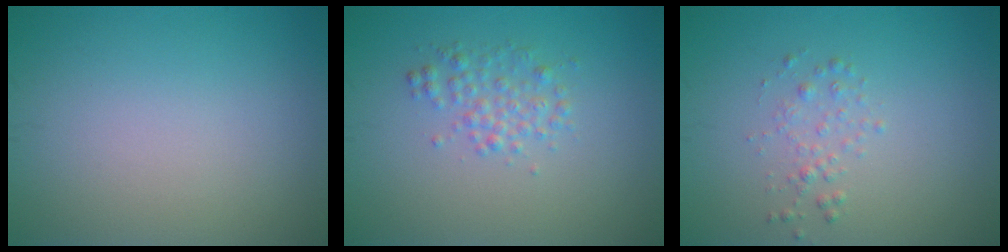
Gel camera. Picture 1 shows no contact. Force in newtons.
{"total": 2.0, "press": 2.0, "slide": 0.1}
{"total": 1.3, "press": 1.3, "slide": 0.0}